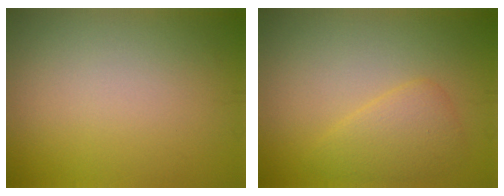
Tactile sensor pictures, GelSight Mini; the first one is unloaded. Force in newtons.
{"total": 2.8, "press": 2.8, "slide": 0.2}